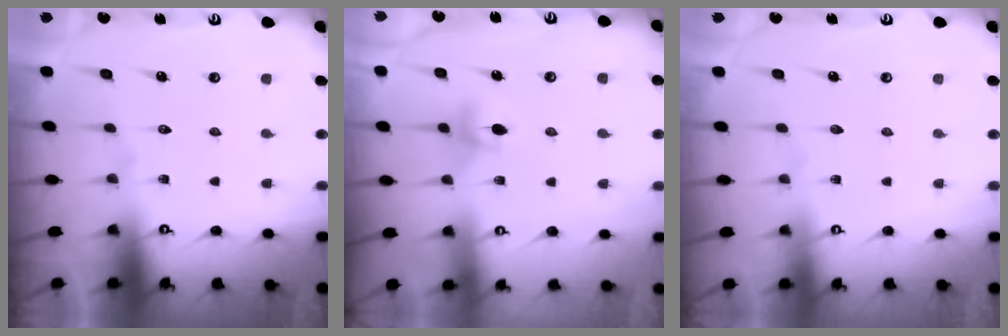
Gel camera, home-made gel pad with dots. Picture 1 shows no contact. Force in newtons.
{"total": 4.6, "press": 4.5, "slide": 0.9}
{"total": 0.0}